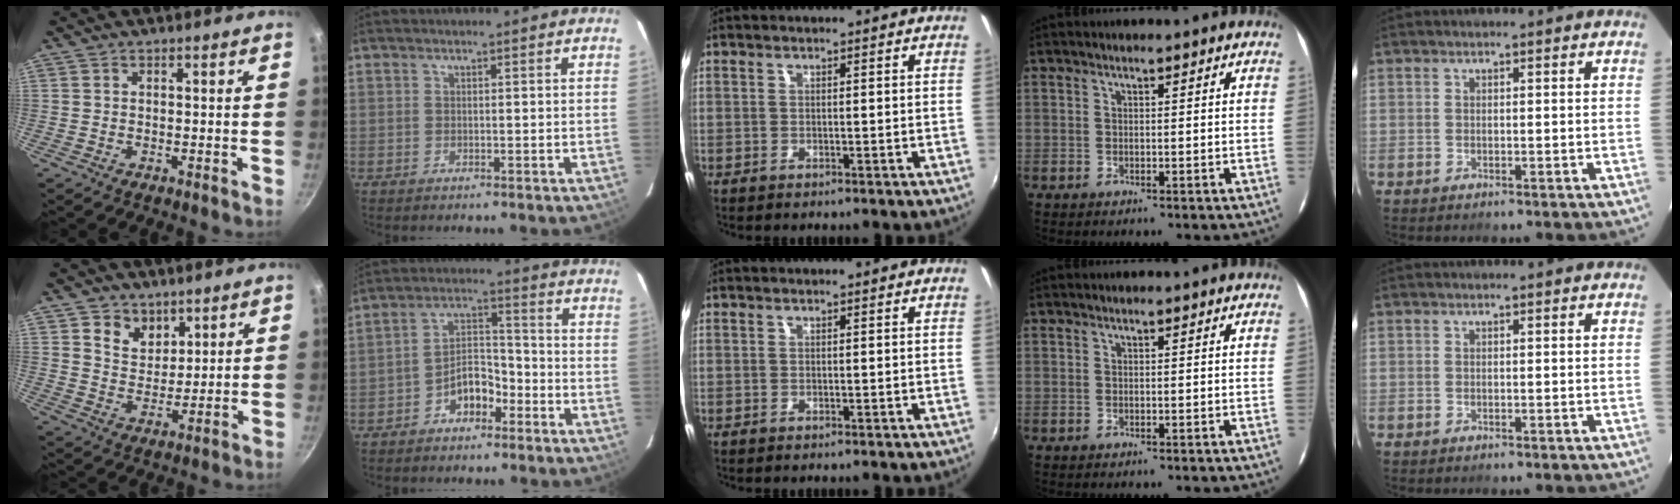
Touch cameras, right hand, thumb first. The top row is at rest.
{"thumb": {"total": 6.8, "force": [3.4, 5.3, 2.5], "torque": [-0.008, -0.024, 0.062]}, "index": {"total": 6.9, "force": [-4.4, 4.1, 3.6], "torque": [-0.067, 0.031, -0.069]}}